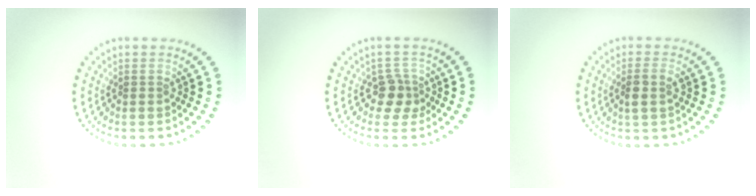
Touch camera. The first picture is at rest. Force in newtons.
{"total": 2.2, "press": 1.9, "slide": 1.1}
{"total": 1.8, "press": 1.6, "slide": 0.9}